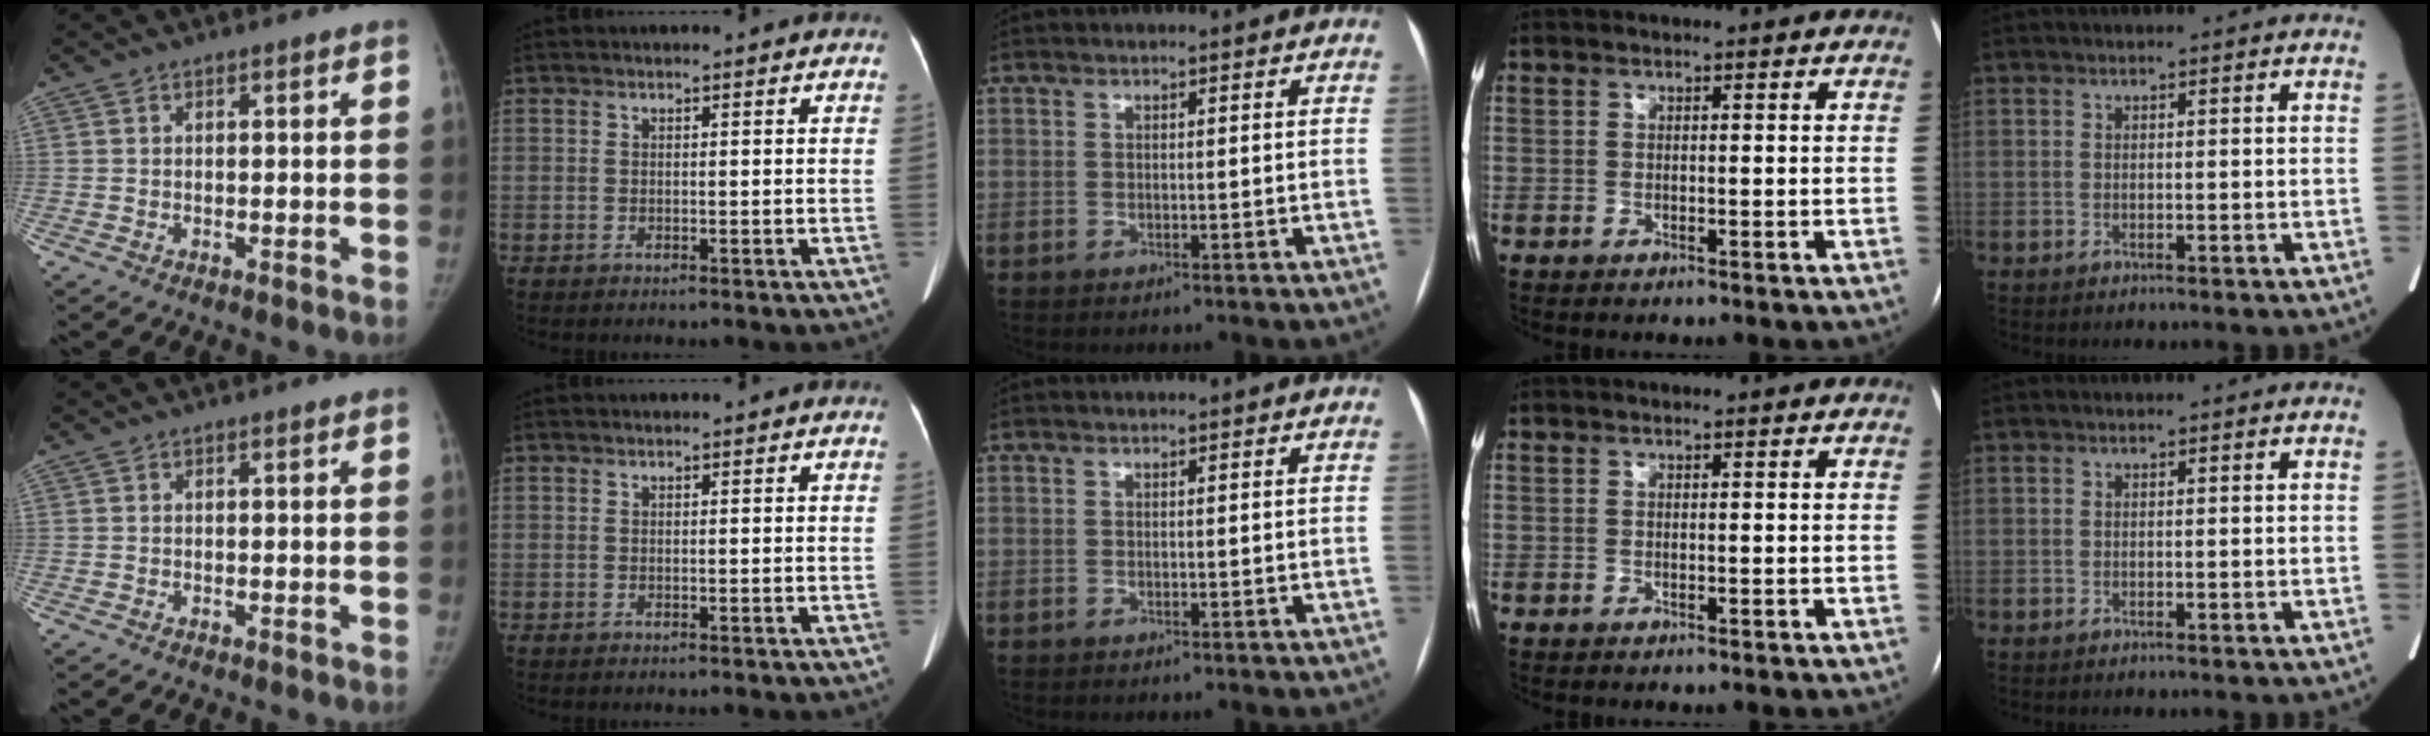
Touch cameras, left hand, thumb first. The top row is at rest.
{}